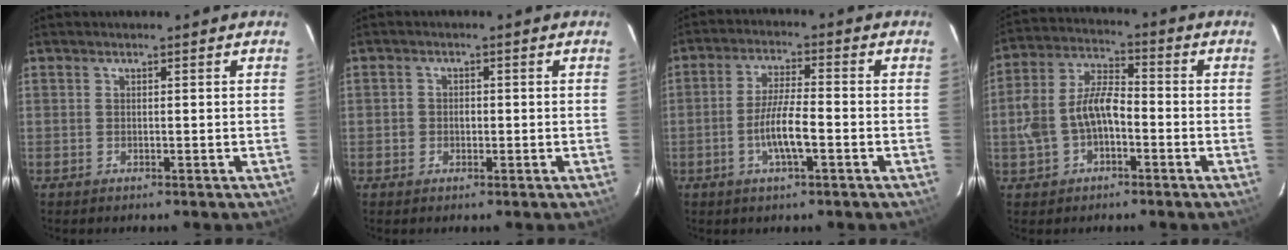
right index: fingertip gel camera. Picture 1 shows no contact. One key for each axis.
{"total": 2.0, "fx": -0.5, "fy": 1.8, "fz": 0.7, "tx": -0.013, "ty": 0.005, "tz": -0.008}
{"total": 7.3, "fx": -2.5, "fy": 1.2, "fz": 6.7, "tx": -0.133, "ty": -0.001, "tz": -0.047}
{"total": 10.5, "fx": -2.7, "fy": 6.1, "fz": 8.1, "tx": -0.176, "ty": 0.020, "tz": -0.046}